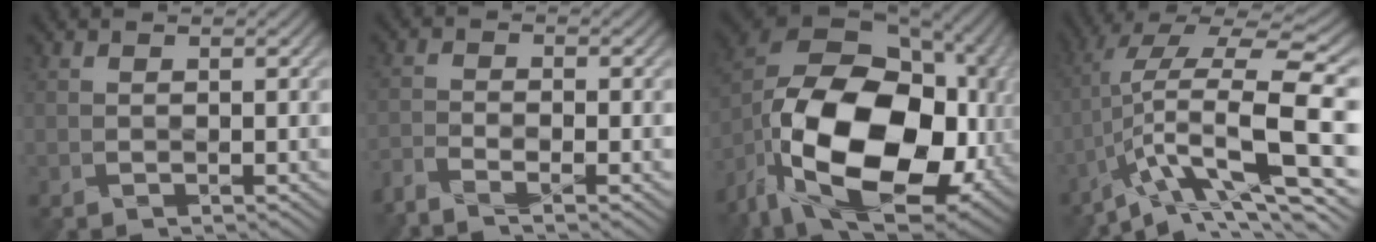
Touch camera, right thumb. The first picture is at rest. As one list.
[{"total": 4.0, "force": [-3.2, 0.8, 2.1], "torque": [-0.046, -0.009, -0.069]}, {"total": 22.4, "force": [-6.6, 14.0, 16.1], "torque": [-0.346, -0.037, -0.094]}, {"total": 12.7, "force": [-3.5, 3.5, 11.7], "torque": [-0.217, 0.011, -0.056]}]